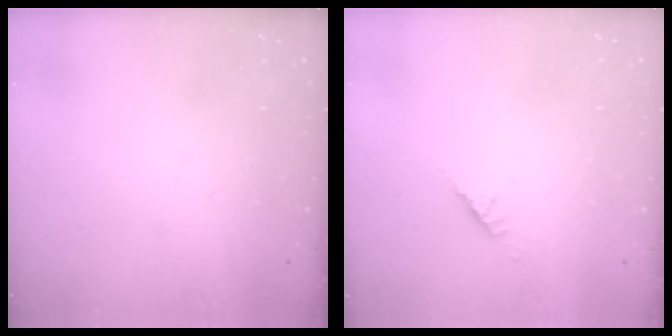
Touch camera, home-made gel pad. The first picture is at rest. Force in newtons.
{"total": 2.5, "press": 2.4, "slide": 0.7}